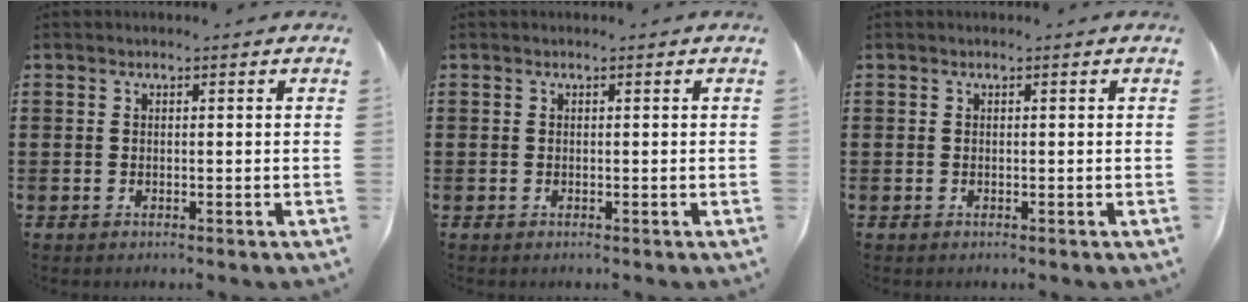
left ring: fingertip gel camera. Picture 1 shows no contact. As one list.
[{"total": 0.0}, {"total": 0.0}]